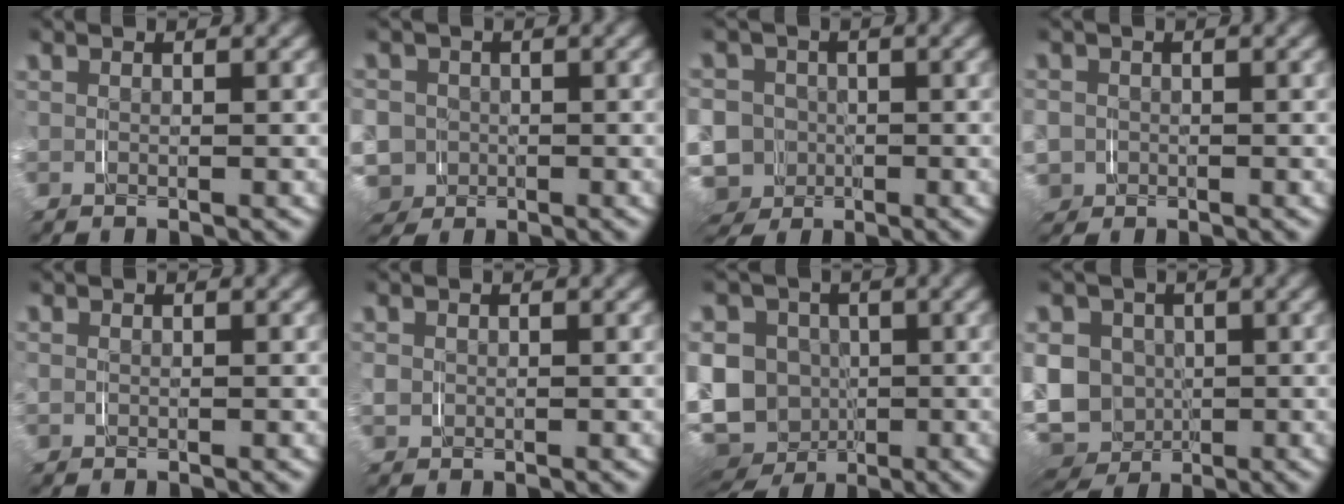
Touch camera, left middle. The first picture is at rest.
{"total": 7.5, "force": [-1.3, 7.1, 2.3], "torque": [-0.070, -0.033, -0.020]}
{"total": 12.5, "force": [-2.8, 11.6, 3.7], "torque": [-0.108, -0.050, -0.049]}
{"total": 4.7, "force": [-1.0, 4.5, 1.1], "torque": [-0.047, -0.022, -0.016]}
{"total": 0.9, "force": [0.0, 0.9, 0.1], "torque": [-0.006, 0.000, -0.001]}
{"total": 1.2, "force": [0.0, 1.2, 0.5], "torque": [-0.020, 0.000, 0.001]}
{"total": 14.9, "force": [-2.3, 13.7, 5.6], "torque": [-0.160, -0.051, -0.040]}
{"total": 12.0, "force": [-1.3, 11.0, 4.5], "torque": [-0.140, -0.045, -0.018]}